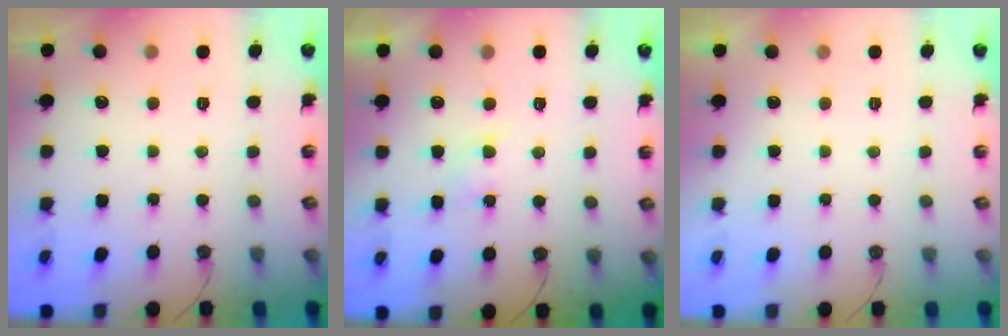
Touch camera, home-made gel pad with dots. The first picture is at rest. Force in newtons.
{"total": 2.9, "press": 2.9, "slide": 0.5}
{"total": 0.0}